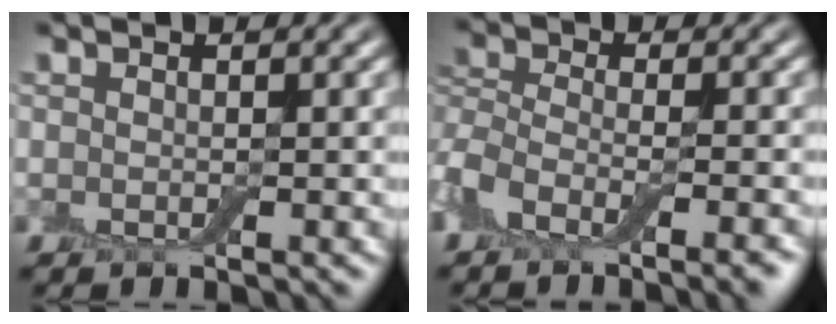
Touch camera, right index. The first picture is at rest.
{"total": 6.1, "force": [-4.0, 2.3, 4.0], "torque": [-0.074, -0.005, -0.082]}